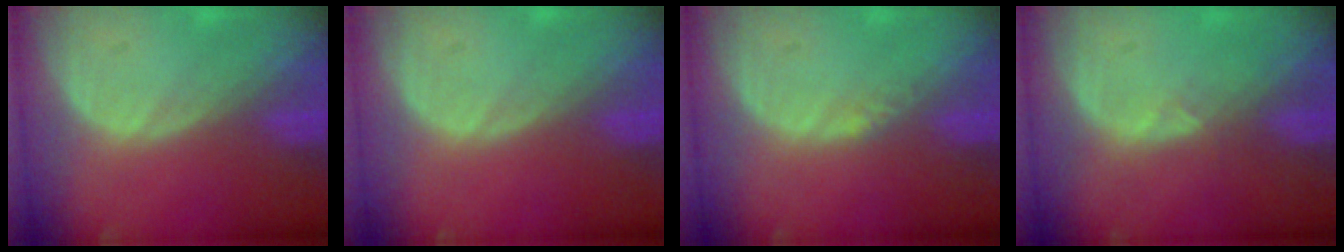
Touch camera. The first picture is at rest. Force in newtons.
{"total": 0.0}
{"total": 1.0, "press": 0.8, "slide": 0.6}
{"total": 0.9, "press": 0.9, "slide": 0.3}